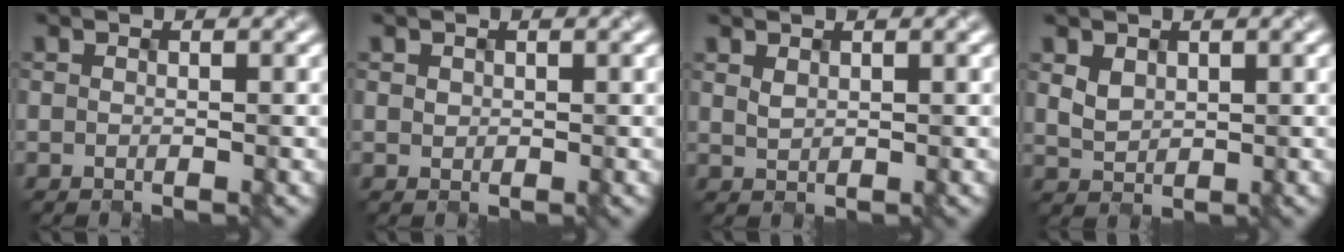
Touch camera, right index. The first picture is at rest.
{"total": 0.6, "force": [0.3, 0.5, 0.1], "torque": [-0.003, -0.001, 0.009]}
{"total": 0.8, "force": [0.6, 0.4, 0.4], "torque": [-0.010, -0.001, 0.015]}
{"total": 1.7, "force": [0.8, 1.4, 0.8], "torque": [-0.022, -0.003, 0.021]}